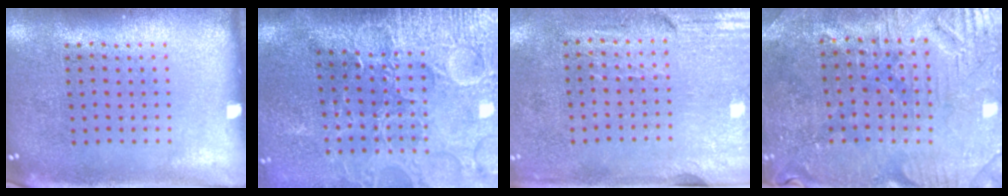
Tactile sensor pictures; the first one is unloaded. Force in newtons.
{"total": 4.5, "press": 3.9, "slide": 2.2}
{"total": 3.0, "press": 2.5, "slide": 1.6}
{"total": 1.7, "press": 1.6, "slide": 0.5}